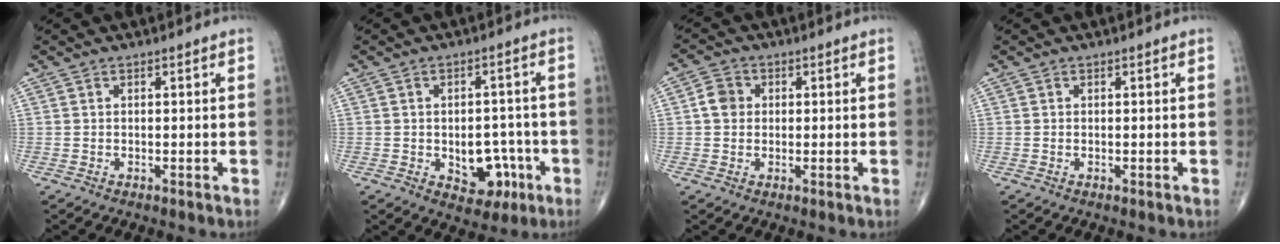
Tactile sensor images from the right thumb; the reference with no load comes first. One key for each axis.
{"total": 8.4, "fx": -2.6, "fy": 5.8, "fz": 5.5, "tx": -0.035, "ty": 0.025, "tz": -0.024}
{"total": 3.8, "fx": 0.4, "fy": 3.4, "fz": 1.8, "tx": -0.021, "ty": 0.007, "tz": 0.001}
{"total": 0.0}